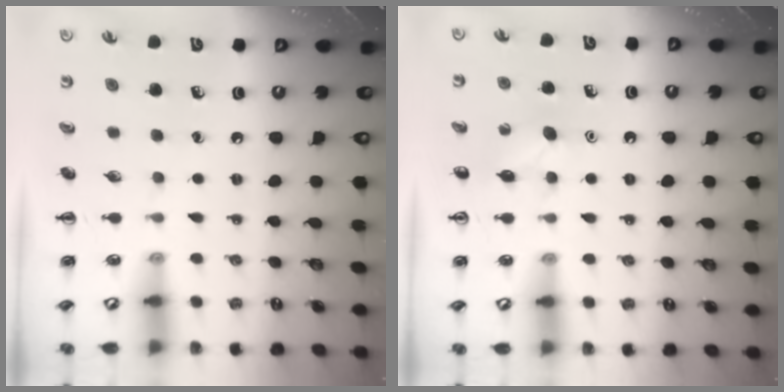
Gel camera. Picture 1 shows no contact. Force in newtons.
{"total": 5.5, "press": 5.3, "slide": 1.4}